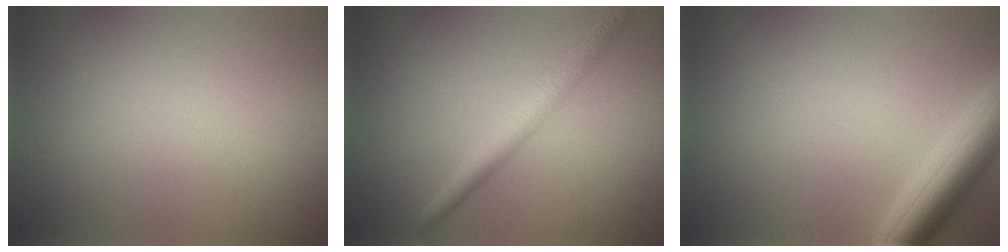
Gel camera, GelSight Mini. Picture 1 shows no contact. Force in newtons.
{"total": 3.0, "press": 3.0, "slide": 0.0}
{"total": 5.5, "press": 5.5, "slide": 0.3}